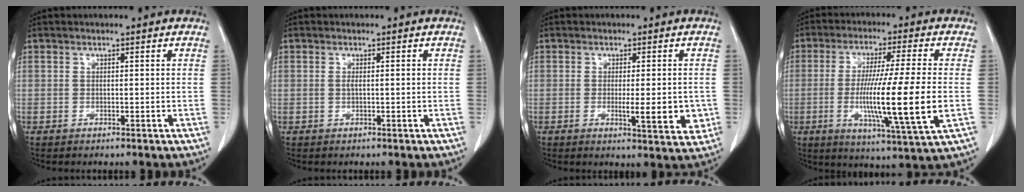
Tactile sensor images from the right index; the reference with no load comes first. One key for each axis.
{"total": 1.0, "fx": 0.0, "fy": 0.1, "fz": 1.0, "tx": -0.018, "ty": 0.001, "tz": 0.002}
{"total": 6.1, "fx": -1.1, "fy": 1.4, "fz": 5.8, "tx": -0.076, "ty": -0.008, "tz": -0.012}
{"total": 15.7, "fx": -2.4, "fy": -0.7, "fz": 15.5, "tx": -0.279, "ty": -0.024, "tz": -0.046}